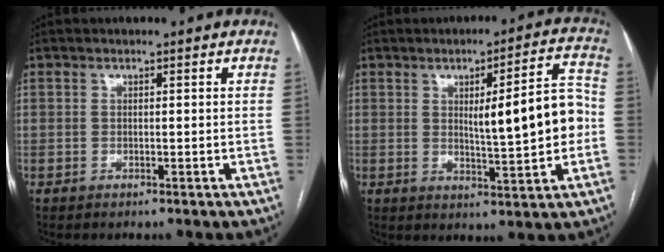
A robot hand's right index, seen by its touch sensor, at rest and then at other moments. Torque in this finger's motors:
{"motor_torque": [0.54, 0.14, 0.21, 0.07]}